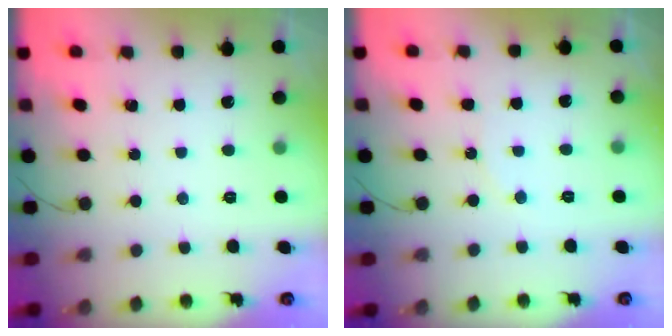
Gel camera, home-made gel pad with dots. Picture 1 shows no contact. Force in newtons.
{"total": 5.3, "press": 5.3, "slide": 0.6}